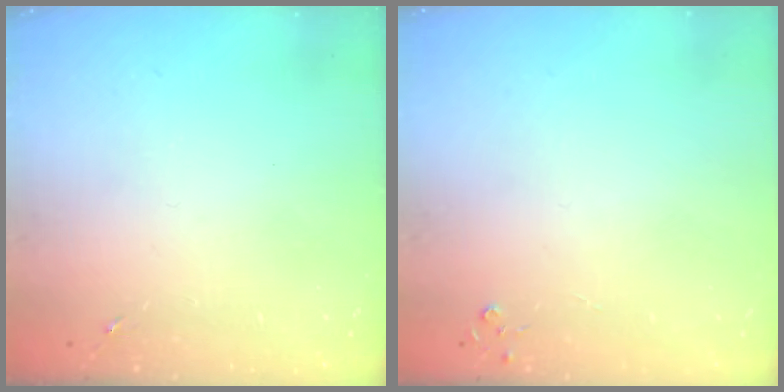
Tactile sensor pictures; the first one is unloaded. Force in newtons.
{"total": 2.8, "press": 2.8, "slide": 0.3}